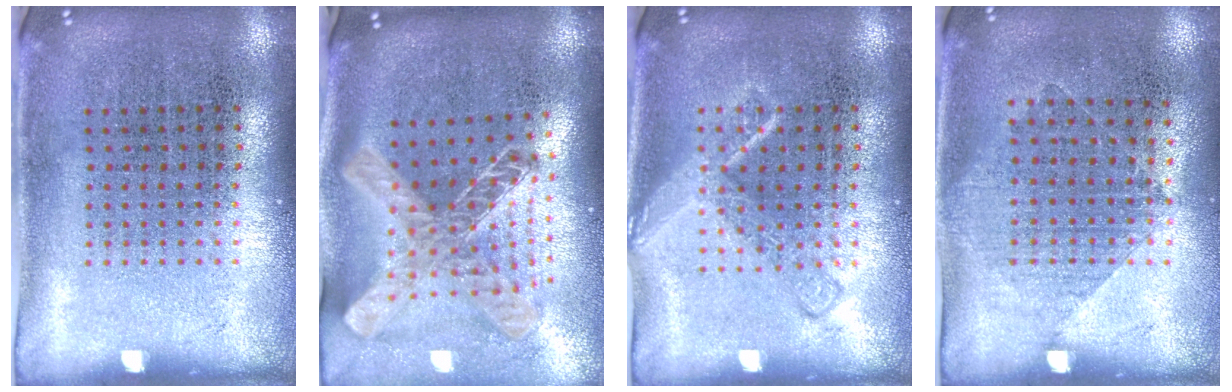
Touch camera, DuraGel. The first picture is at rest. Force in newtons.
{"total": 2.1, "press": 1.6, "slide": 1.3}
{"total": 2.2, "press": 2.2, "slide": 0.3}
{"total": 1.0, "press": 1.0, "slide": 0.4}